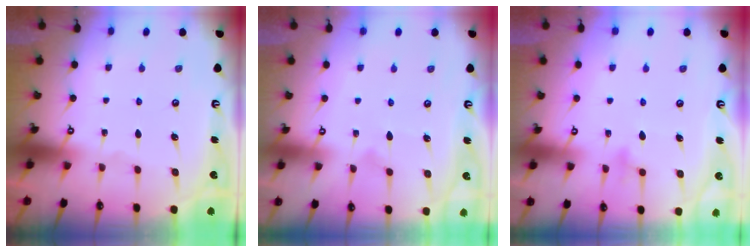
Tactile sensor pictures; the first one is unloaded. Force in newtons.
{"total": 6.3, "press": 6.3, "slide": 0.3}
{"total": 10.6, "press": 10.6, "slide": 0.5}